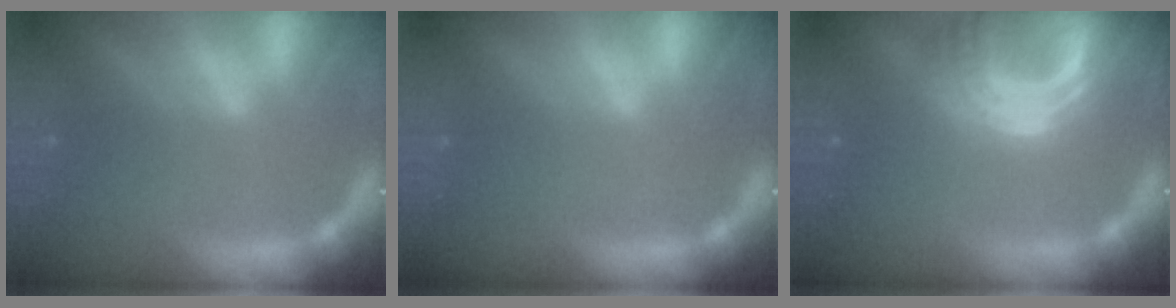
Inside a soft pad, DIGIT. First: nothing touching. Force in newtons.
{"total": 0.0}
{"total": 9.0}